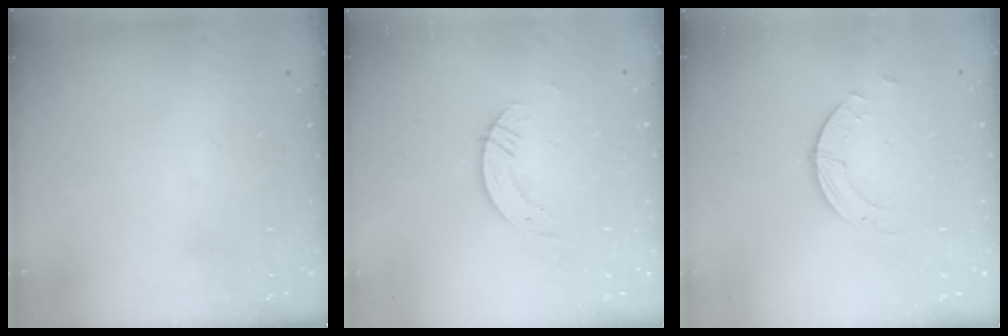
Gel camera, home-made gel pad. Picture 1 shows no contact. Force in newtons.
{"total": 2.6, "press": 2.6, "slide": 0.2}
{"total": 1.4, "press": 1.4, "slide": 0.2}